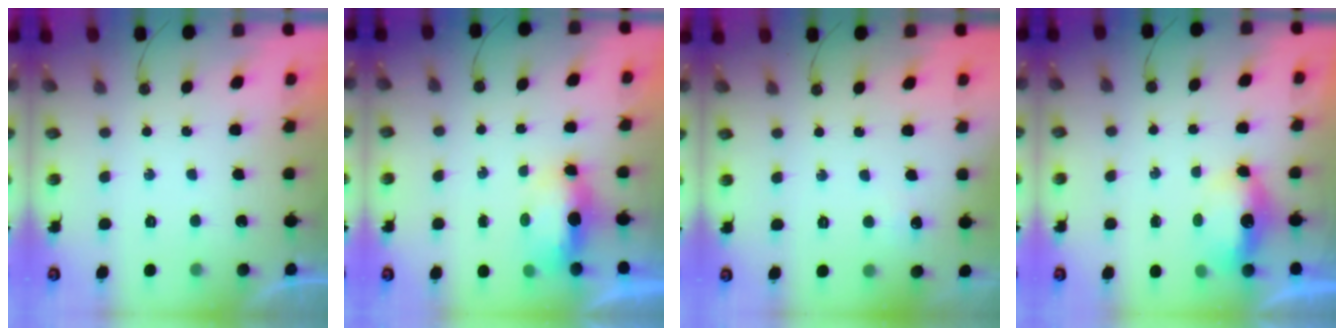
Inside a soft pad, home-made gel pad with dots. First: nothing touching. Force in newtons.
{"total": 5.9, "press": 5.8, "slide": 1.1}
{"total": 4.3, "press": 4.2, "slide": 0.6}
{"total": 5.8, "press": 5.7, "slide": 1.2}